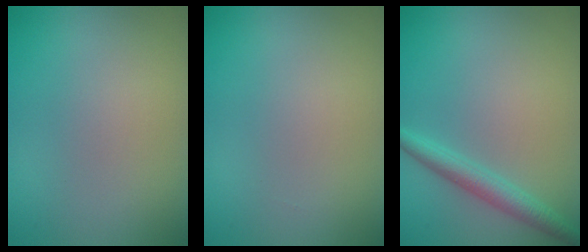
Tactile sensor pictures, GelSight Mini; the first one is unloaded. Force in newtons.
{"total": 0.0}
{"total": 2.6, "press": 2.6, "slide": 0.1}